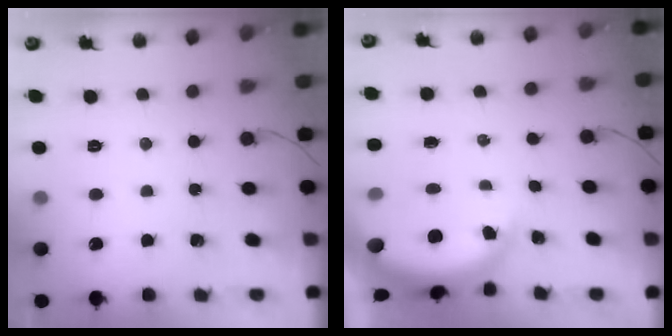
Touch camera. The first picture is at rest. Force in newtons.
{"total": 4.7, "press": 4.6, "slide": 0.6}